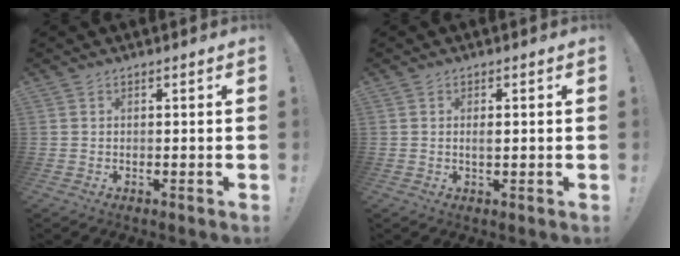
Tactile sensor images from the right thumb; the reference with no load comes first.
{"total": 1.6, "force": [0.0, 0.7, 1.5], "torque": [-0.026, 0.000, 0.000]}